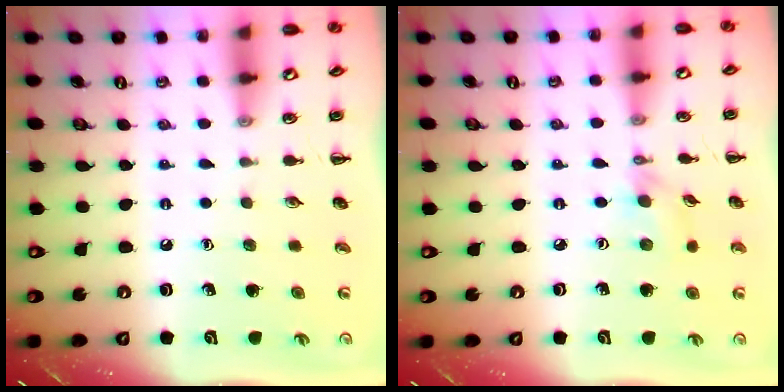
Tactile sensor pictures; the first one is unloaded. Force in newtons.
{"total": 3.3, "press": 3.1, "slide": 1.1}